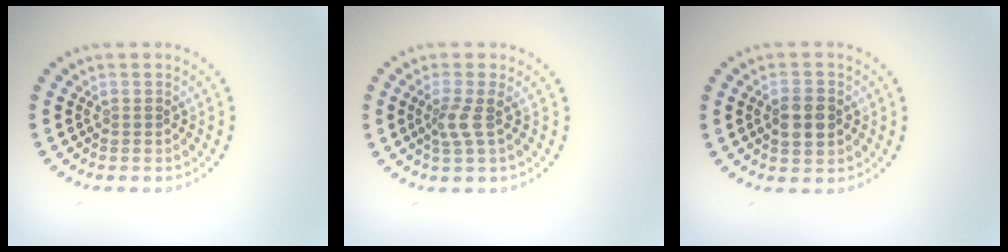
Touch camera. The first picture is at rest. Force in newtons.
{"total": 1.9, "press": 1.4, "slide": 1.3}
{"total": 3.0, "press": 3.0, "slide": 0.2}